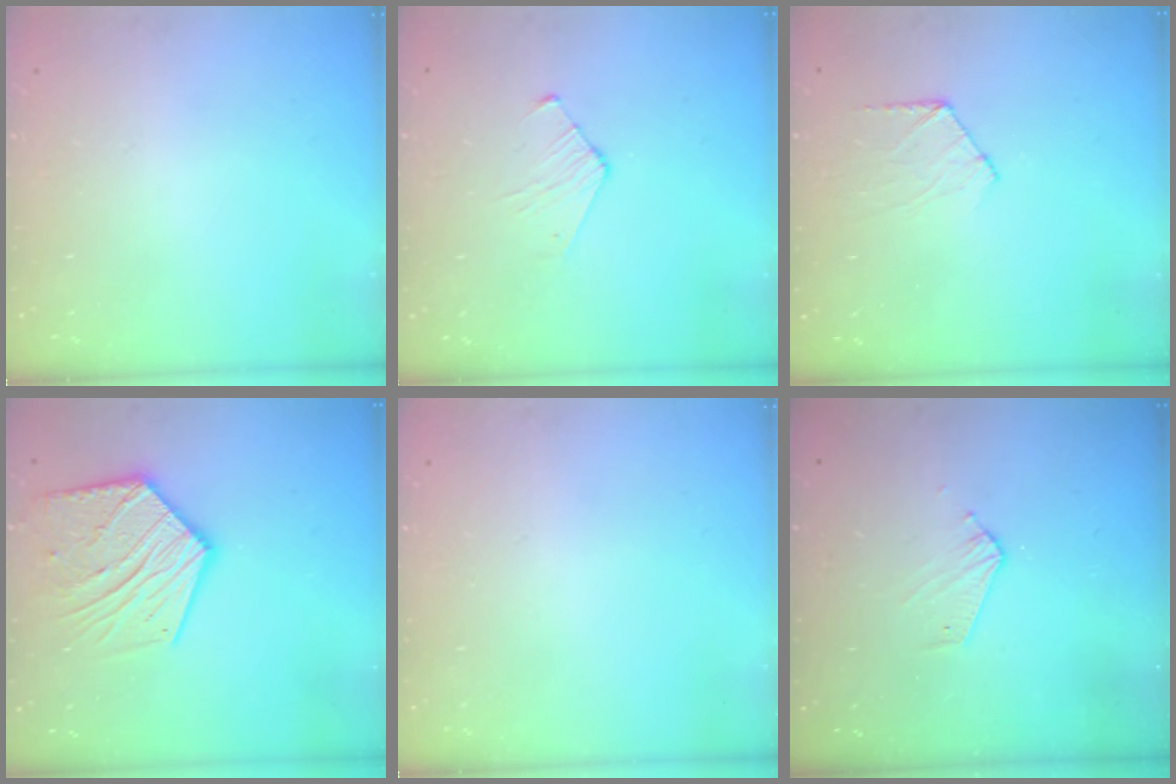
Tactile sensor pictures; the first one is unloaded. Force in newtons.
{"total": 4.3, "press": 4.3, "slide": 0.4}
{"total": 5.2, "press": 5.2, "slide": 0.5}
{"total": 17.9, "press": 17.8, "slide": 1.3}
{"total": 0.0}
{"total": 4.2, "press": 4.2, "slide": 0.4}